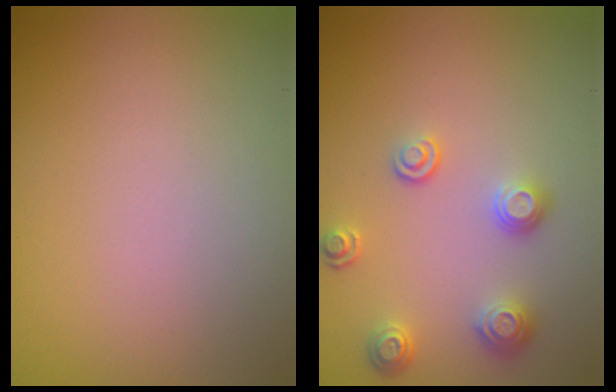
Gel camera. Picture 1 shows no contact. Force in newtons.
{"total": 2.5, "press": 2.3, "slide": 0.9}